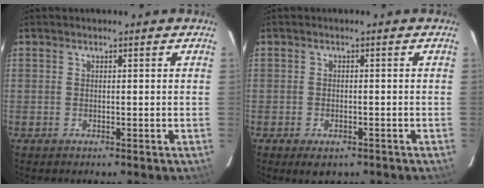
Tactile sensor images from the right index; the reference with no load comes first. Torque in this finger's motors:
{"motor_torque": [0.32, -0.23, 0.15, 0.01]}